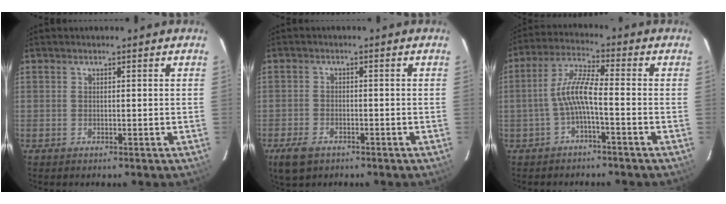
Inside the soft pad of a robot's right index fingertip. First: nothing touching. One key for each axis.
{"total": 6.5, "fx": -4.2, "fy": 3.6, "fz": 3.4, "tx": -0.094, "ty": -0.013, "tz": -0.074}
{"total": 5.5, "fx": -2.0, "fy": 0.4, "fz": 5.1, "tx": -0.120, "ty": 0.013, "tz": -0.037}